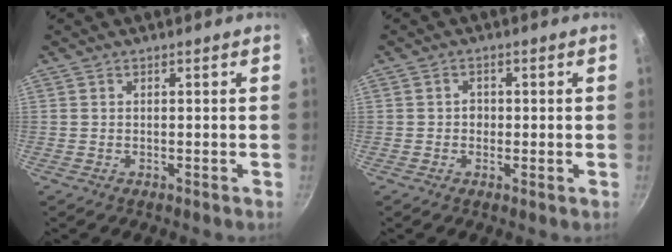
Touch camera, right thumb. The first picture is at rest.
{"total": 0.9, "force": [0.1, 0.6, 0.7], "torque": [-0.010, -0.001, -0.001]}